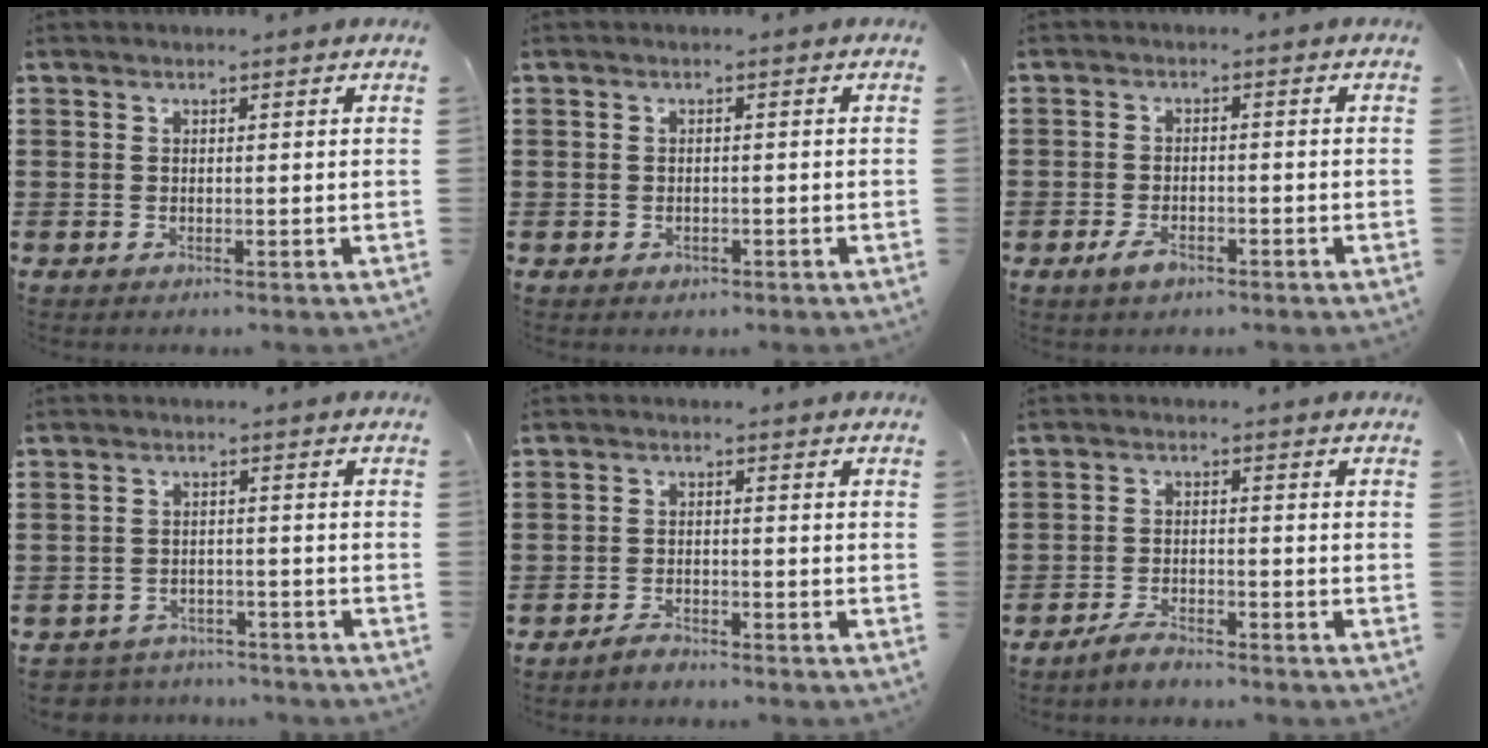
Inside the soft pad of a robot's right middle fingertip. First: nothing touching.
{"total": 0.6, "force": [-0.3, 0.5, 0.1], "torque": [-0.004, 0.003, -0.007]}
{"total": 2.5, "force": [-1.5, 1.3, 1.5], "torque": [-0.026, -0.003, -0.033]}
{"total": 3.2, "force": [-3.2, 0.7, -0.3], "torque": [-0.004, 0.002, -0.070]}
{"total": 2.0, "force": [-1.9, 0.4, 0.4], "torque": [-0.011, 0.003, -0.039]}
{"total": 2.9, "force": [-2.6, 0.6, 1.1], "torque": [-0.027, 0.005, -0.054]}